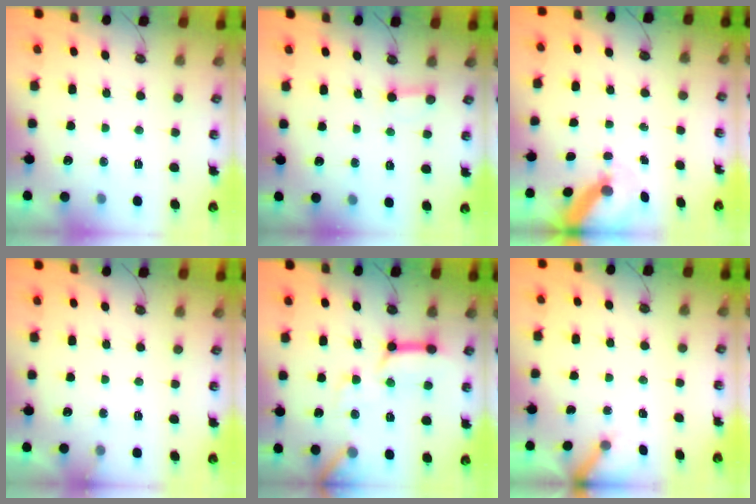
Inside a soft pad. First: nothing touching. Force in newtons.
{"total": 2.2, "press": 2.2, "slide": 0.1}
{"total": 8.5, "press": 8.4, "slide": 1.0}
{"total": 2.8, "press": 2.8, "slide": 0.2}
{"total": 15.4, "press": 15.3, "slide": 1.7}
{"total": 2.5, "press": 2.5, "slide": 0.3}